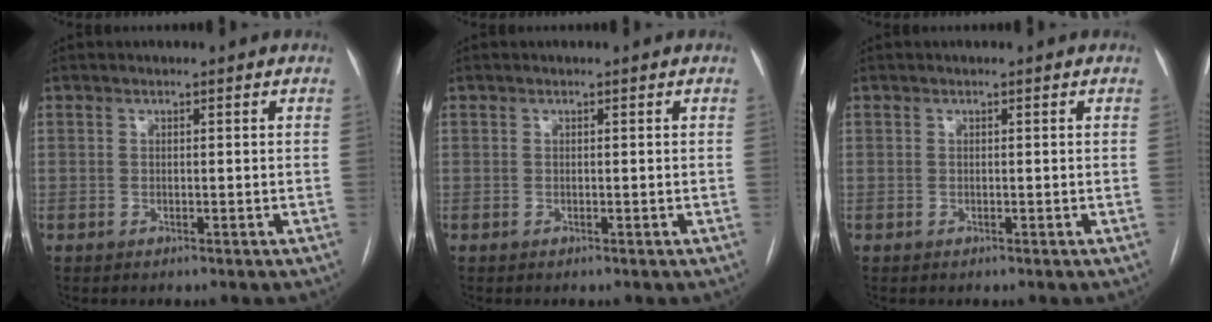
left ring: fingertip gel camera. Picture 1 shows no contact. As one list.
[{"total": 0.0}, {"total": 0.0}]